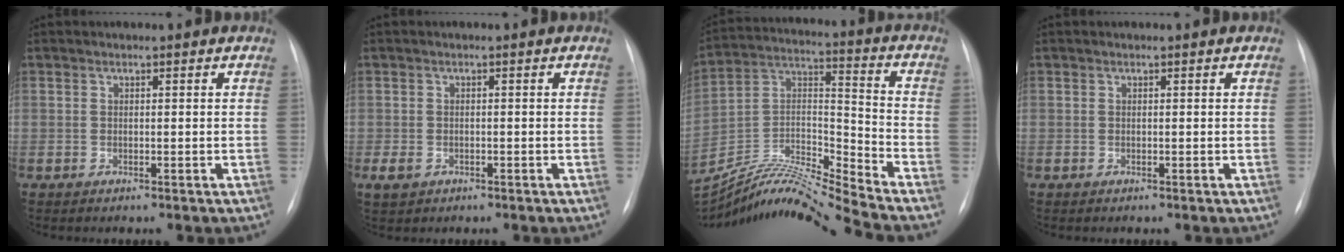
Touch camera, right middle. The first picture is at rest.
{"total": 2.0, "force": [-0.9, 1.5, 1.1], "torque": [-0.024, -0.001, -0.008]}
{"total": 18.0, "force": [-17.1, -2.7, 5.1], "torque": [-0.102, 0.027, -0.306]}
{"total": 0.0}